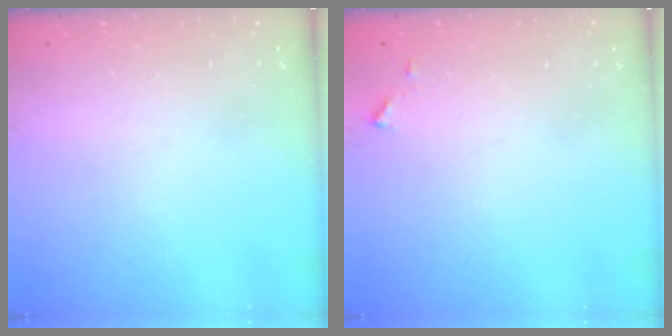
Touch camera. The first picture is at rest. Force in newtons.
{"total": 4.3, "press": 4.2, "slide": 0.5}